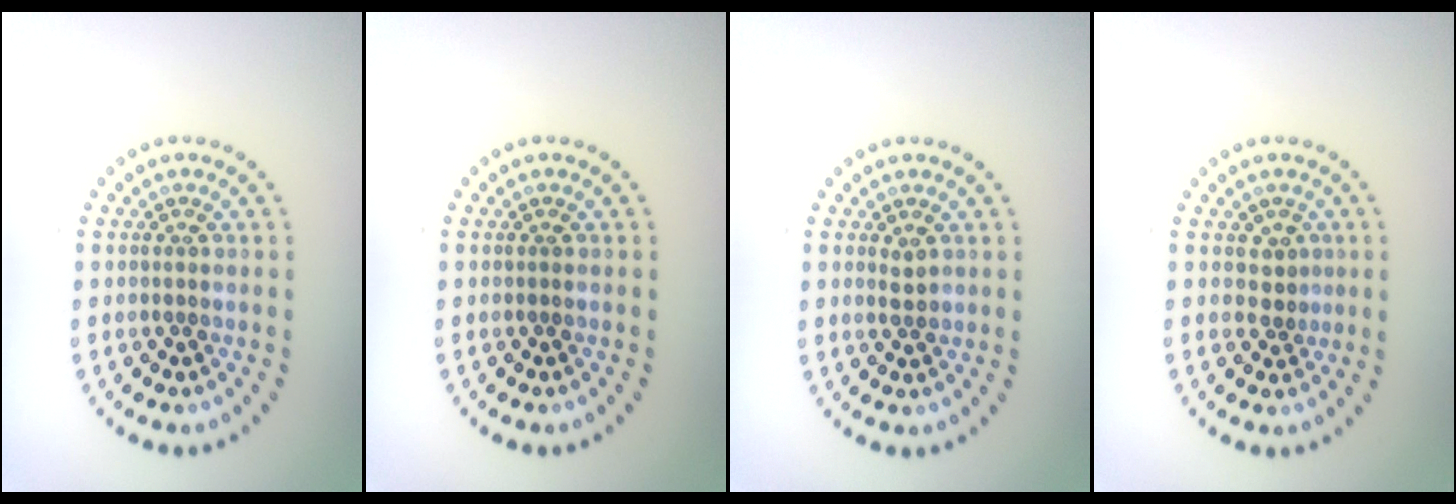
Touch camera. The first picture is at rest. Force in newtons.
{"total": 0.0}
{"total": 1.0, "press": 0.9, "slide": 0.5}
{"total": 1.7, "press": 1.3, "slide": 1.1}